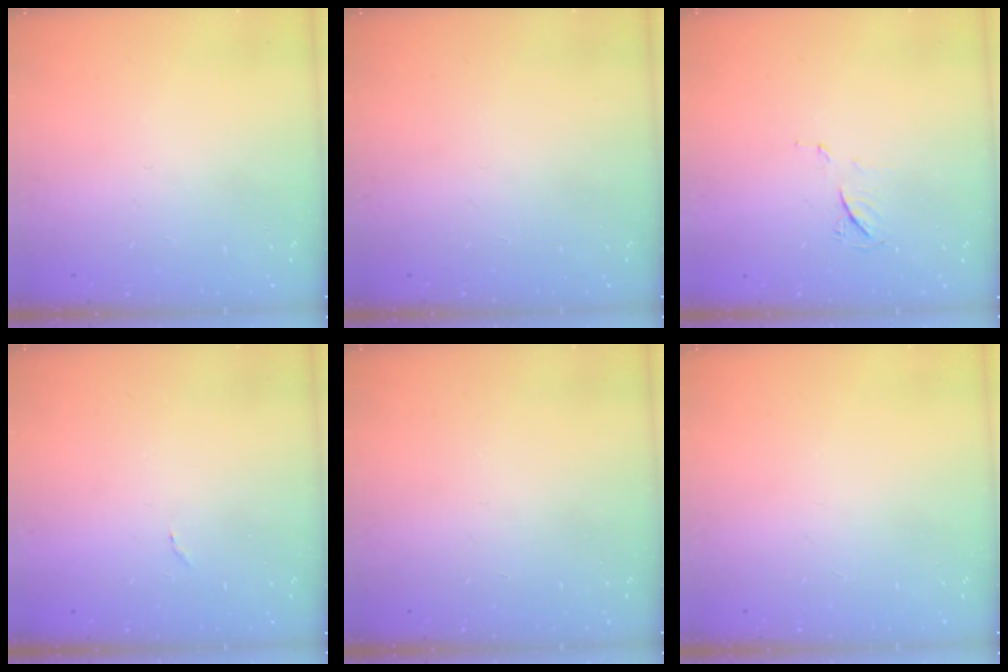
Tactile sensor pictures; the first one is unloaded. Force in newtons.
{"total": 0.0}
{"total": 6.0, "press": 6.0, "slide": 0.7}
{"total": 5.0, "press": 5.0, "slide": 0.3}
{"total": 0.0}
{"total": 0.0}